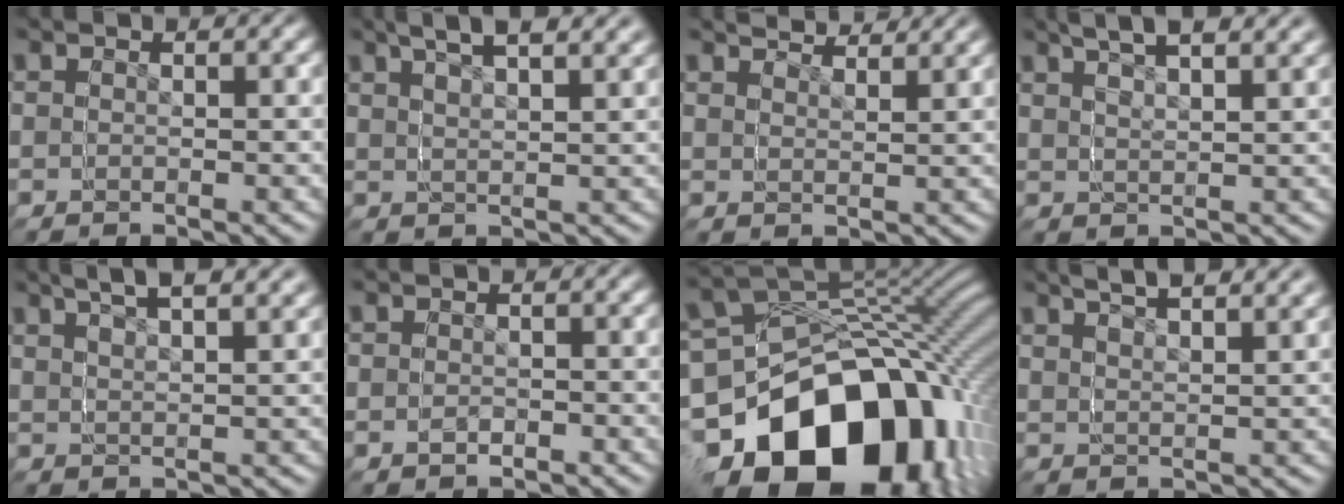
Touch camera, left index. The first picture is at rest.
{"total": 2.9, "force": [2.8, -0.2, 0.5], "torque": [-0.016, 0.015, 0.039]}
{"total": 2.7, "force": [2.7, 0.6, 0.4], "torque": [-0.004, 0.008, 0.040]}
{"total": 3.4, "force": [3.2, 0.6, 1.0], "torque": [-0.026, 0.012, 0.045]}
{"total": 2.9, "force": [2.8, 0.0, 0.9], "torque": [-0.022, 0.013, 0.039]}
{"total": 1.1, "force": [0.3, 0.6, -0.8], "torque": [0.003, -0.012, 0.008]}
{"total": 16.8, "force": [-6.9, 11.9, 9.7], "torque": [-0.176, -0.052, -0.085]}
{"total": 2.9, "force": [2.9, 0.3, 0.4], "torque": [-0.016, 0.011, 0.042]}